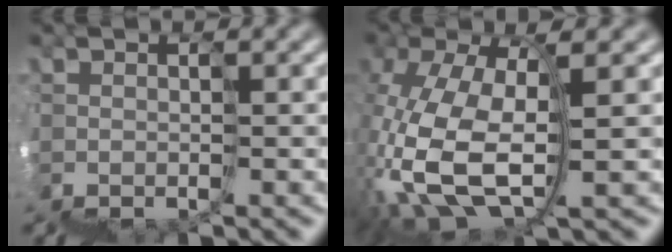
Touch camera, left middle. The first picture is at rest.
{"total": 7.1, "force": [-1.2, 3.6, 6.0], "torque": [-0.164, 0.003, -0.016]}